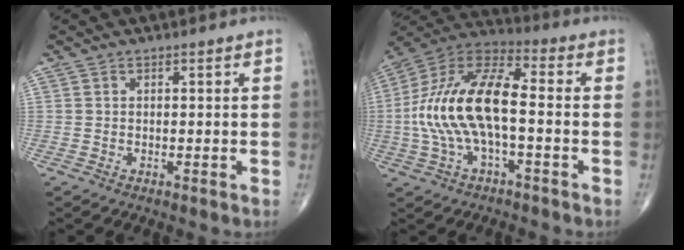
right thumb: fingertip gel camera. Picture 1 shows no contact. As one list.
[{"total": 17.6, "force": [-1.7, 7.2, 16.0], "torque": [-0.330, 0.042, -0.035]}]